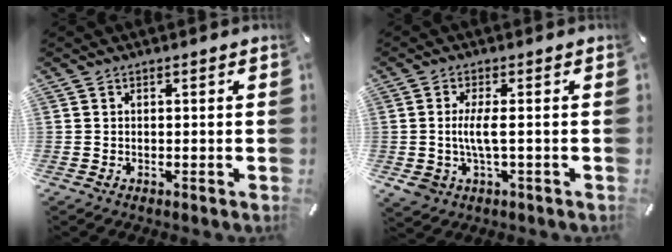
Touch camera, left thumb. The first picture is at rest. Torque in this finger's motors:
{"motor_torque": [0.51, 0.43, 0.46, 0.32, 0.24]}